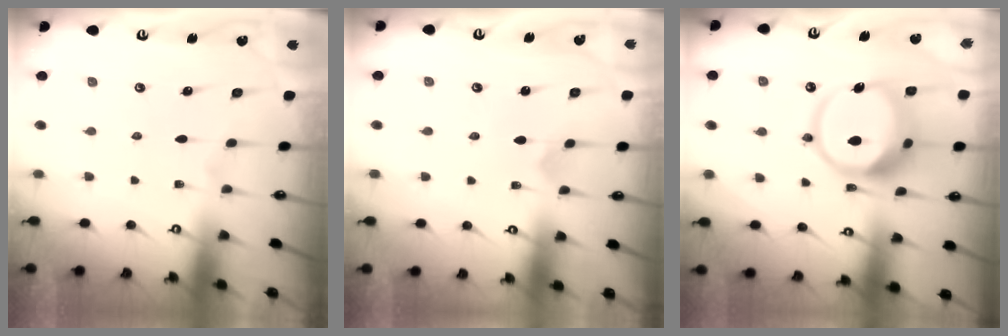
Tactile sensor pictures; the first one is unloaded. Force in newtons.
{"total": 3.2, "press": 3.2, "slide": 0.2}
{"total": 14.4, "press": 14.3, "slide": 1.9}